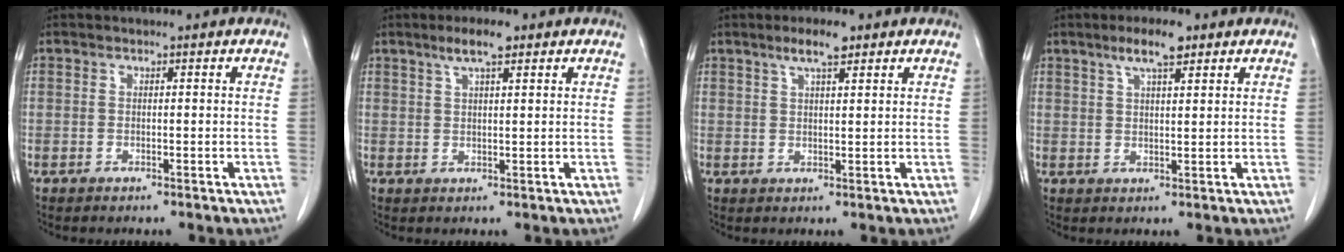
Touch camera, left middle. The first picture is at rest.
{"total": 4.3, "force": [2.8, 0.6, 3.2], "torque": [-0.061, 0.007, 0.049]}
{"total": 4.2, "force": [2.8, 0.6, 3.0], "torque": [-0.058, 0.006, 0.049]}
{"total": 5.2, "force": [3.4, 0.9, 3.8], "torque": [-0.072, 0.008, 0.058]}